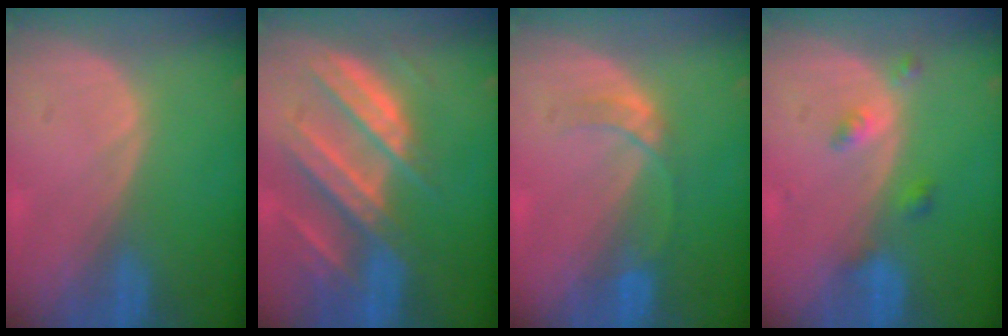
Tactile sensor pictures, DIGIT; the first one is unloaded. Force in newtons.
{"total": 10.3, "press": 9.1, "slide": 4.8}
{"total": 3.0, "press": 3.0, "slide": 0.3}
{"total": 2.9, "press": 2.9, "slide": 0.2}